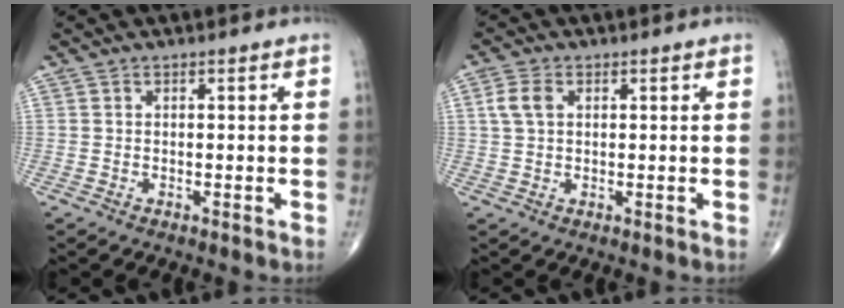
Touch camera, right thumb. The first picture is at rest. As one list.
[{"total": 3.8, "force": [1.1, 2.5, 2.7], "torque": [-0.061, 0.007, 0.020]}]